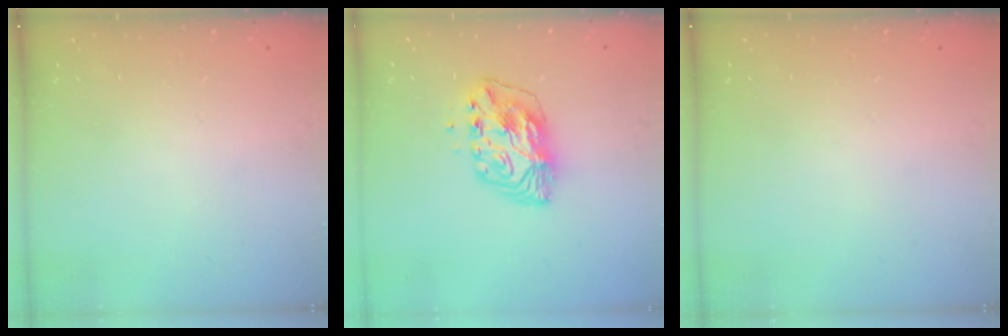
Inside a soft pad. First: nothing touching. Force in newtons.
{"total": 10.4, "press": 10.4, "slide": 1.1}
{"total": 0.0}